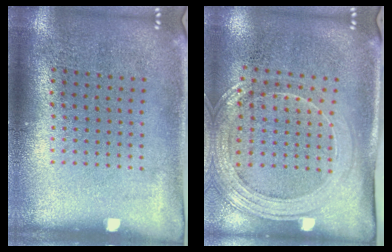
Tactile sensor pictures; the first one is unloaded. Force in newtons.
{"total": 1.9, "press": 1.7, "slide": 0.8}